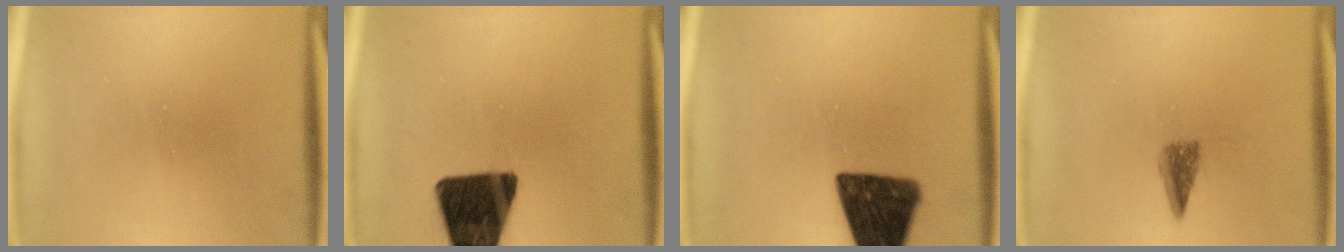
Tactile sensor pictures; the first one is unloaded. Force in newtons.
{"total": 15.9}
{"total": 16.6}
{"total": 2.7}